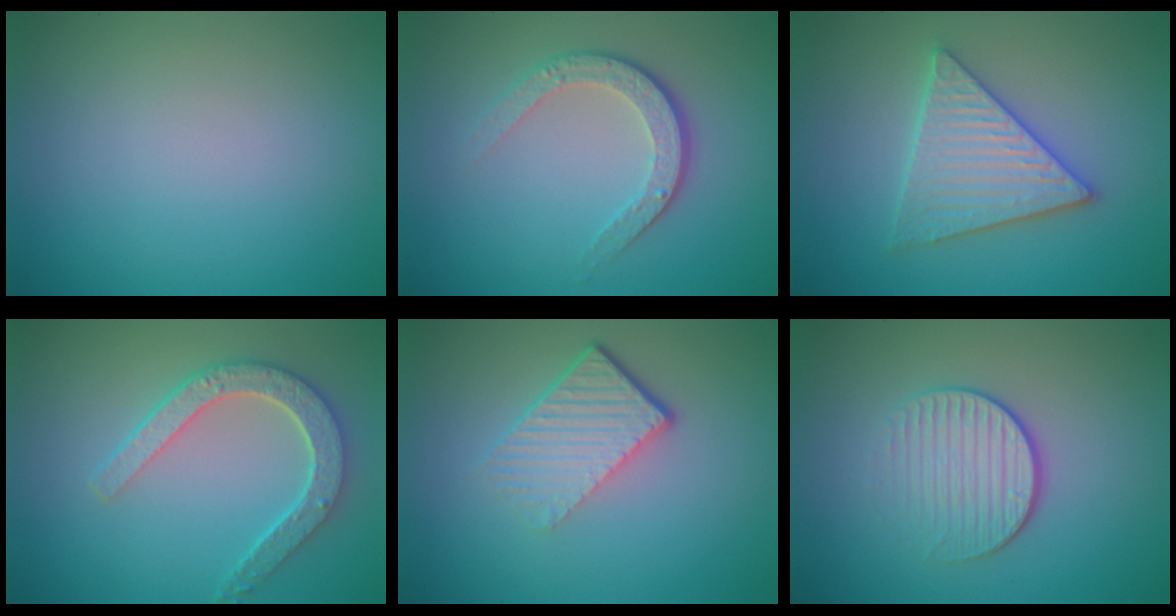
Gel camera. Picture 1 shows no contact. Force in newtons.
{"total": 3.5, "press": 2.5, "slide": 2.5}
{"total": 5.3, "press": 5.3, "slide": 0.5}
{"total": 4.6, "press": 3.8, "slide": 2.7}
{"total": 4.6, "press": 2.9, "slide": 3.6}
{"total": 3.6, "press": 2.6, "slide": 2.5}